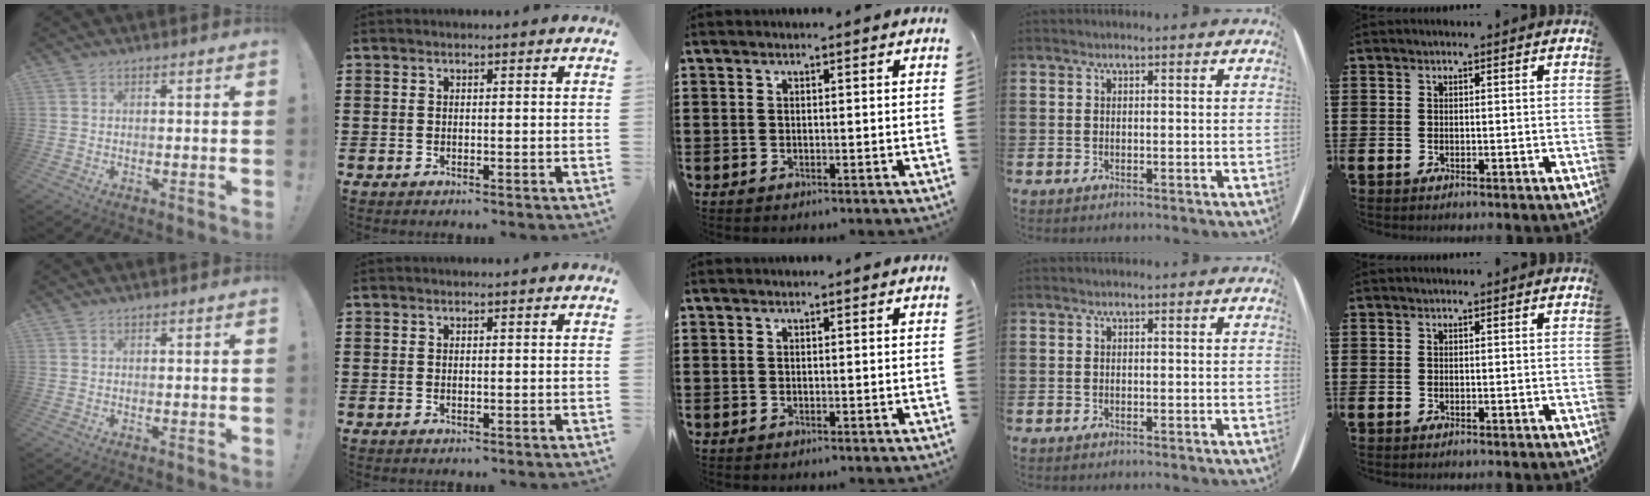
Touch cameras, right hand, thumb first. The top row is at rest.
{}